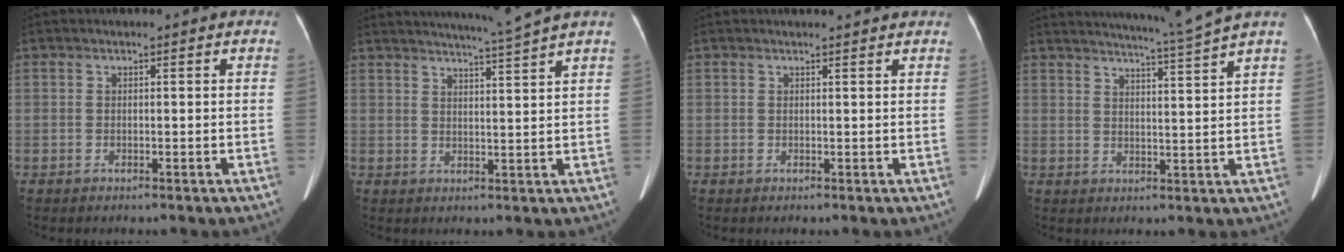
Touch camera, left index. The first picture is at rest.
{"total": 7.7, "force": [6.8, -2.4, 2.8], "torque": [-0.044, -0.015, 0.097]}
{"total": 2.9, "force": [2.8, -0.1, 0.8], "torque": [-0.011, 0.009, 0.030]}
{"total": 8.7, "force": [7.6, -2.9, 2.9], "torque": [-0.049, -0.031, 0.112]}